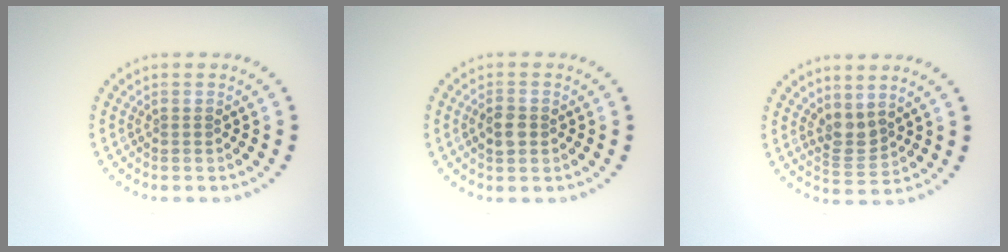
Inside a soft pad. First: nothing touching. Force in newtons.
{"total": 1.9, "press": 1.9, "slide": 0.3}
{"total": 2.3, "press": 1.8, "slide": 1.3}